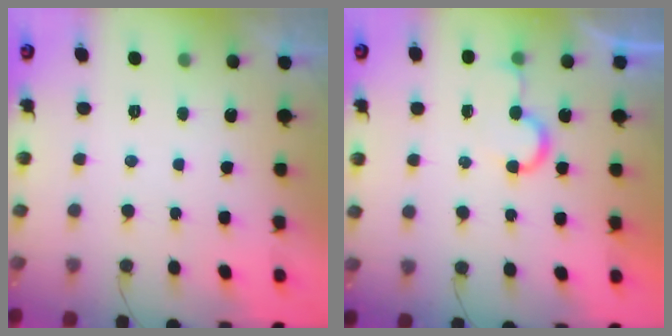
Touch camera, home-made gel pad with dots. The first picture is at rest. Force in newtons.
{"total": 5.6, "press": 5.1, "slide": 2.3}